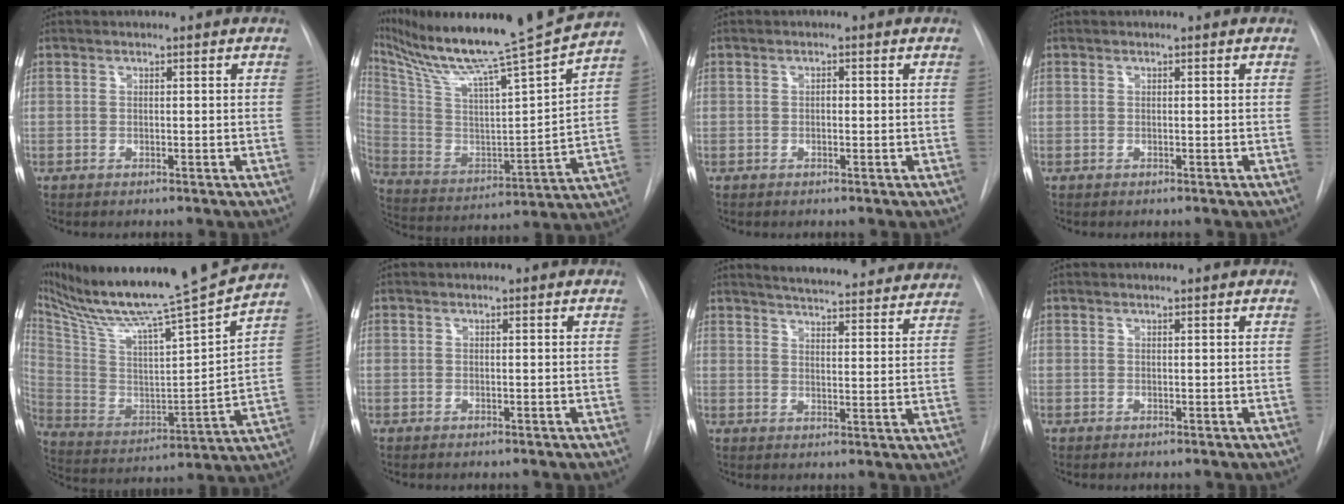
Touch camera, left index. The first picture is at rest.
{"total": 23.1, "force": [20.1, -1.9, 11.2], "torque": [-0.206, -0.050, 0.324]}
{"total": 0.6, "force": [-0.1, 0.4, 0.5], "torque": [-0.008, 0.003, -0.005]}
{"total": 0.0}
{"total": 24.1, "force": [21.2, -1.4, 11.3], "torque": [-0.209, -0.055, 0.340]}
{"total": 0.0}
{"total": 23.6, "force": [22.0, 3.7, 7.9], "torque": [-0.115, -0.043, 0.261]}
{"total": 1.4, "force": [1.3, 0.1, 0.3], "torque": [-0.012, 0.012, 0.017]}